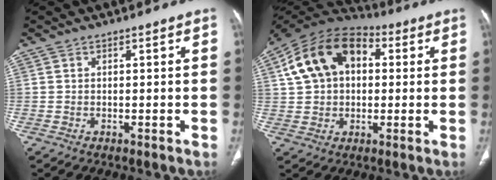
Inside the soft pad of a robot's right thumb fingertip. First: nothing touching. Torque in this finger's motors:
{"motor_torque": [0.42, 0.41, 0.88, -0.02, 0.29]}